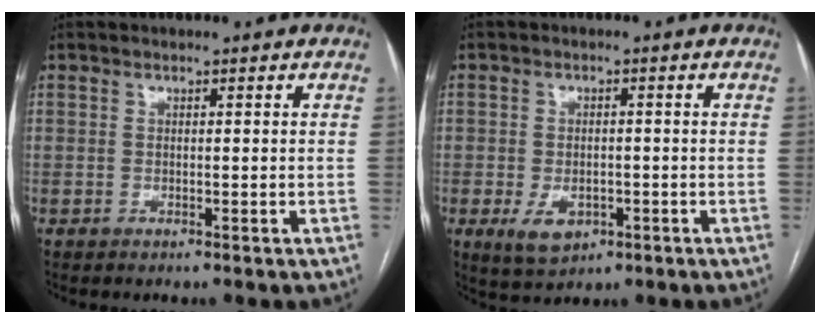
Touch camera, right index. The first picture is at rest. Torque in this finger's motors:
{"motor_torque": [-0.22, -0.18, -0.57, -0.19]}